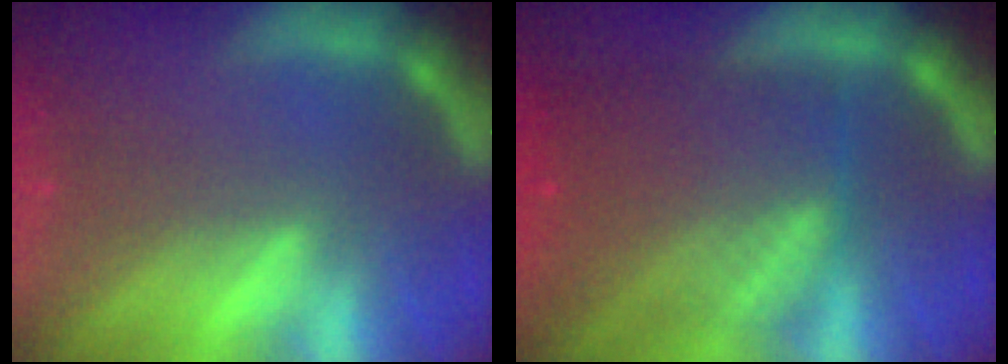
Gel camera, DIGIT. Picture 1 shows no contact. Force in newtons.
{"total": 9.5}